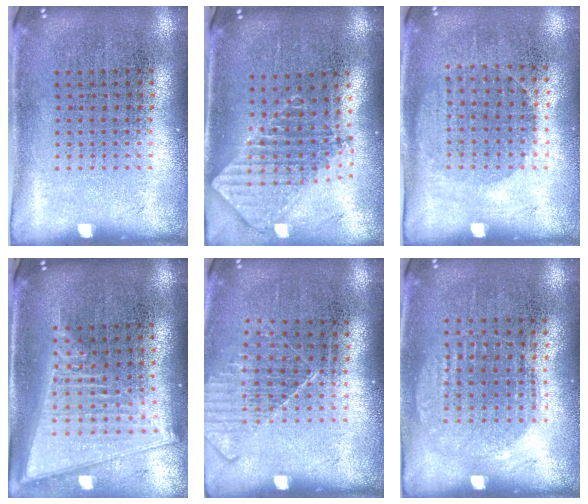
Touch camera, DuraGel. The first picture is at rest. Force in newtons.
{"total": 1.9, "press": 1.5, "slide": 1.2}
{"total": 1.0, "press": 0.9, "slide": 0.4}
{"total": 2.2, "press": 1.8, "slide": 1.2}
{"total": 1.1, "press": 1.1, "slide": 0.1}
{"total": 1.0, "press": 0.9, "slide": 0.4}